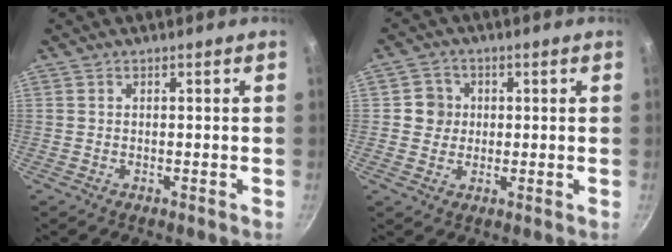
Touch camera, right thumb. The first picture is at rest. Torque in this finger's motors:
{"motor_torque": [-0.05, 0.32, 0.34, -0.20, -0.02]}